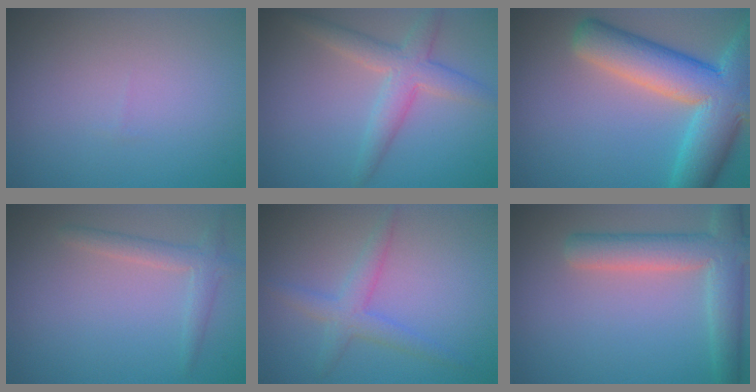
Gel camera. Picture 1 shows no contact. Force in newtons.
{"total": 3.9, "press": 3.8, "slide": 0.3}
{"total": 10.7, "press": 10.7, "slide": 0.8}
{"total": 2.2, "press": 2.2, "slide": 0.1}
{"total": 2.7, "press": 2.7, "slide": 0.0}
{"total": 5.7, "press": 5.7, "slide": 0.6}